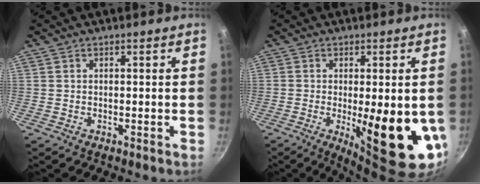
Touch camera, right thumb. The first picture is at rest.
{"total": 15.6, "force": [-2.5, 4.7, 14.6], "torque": [-0.184, -0.015, -0.022]}